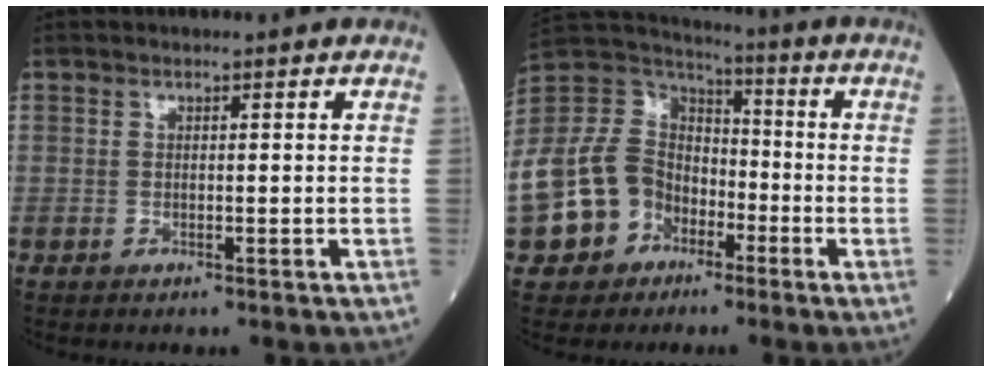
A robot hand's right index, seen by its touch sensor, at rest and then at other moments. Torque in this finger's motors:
{"motor_torque": [0.58, -0.32, 1.03, 0.09]}